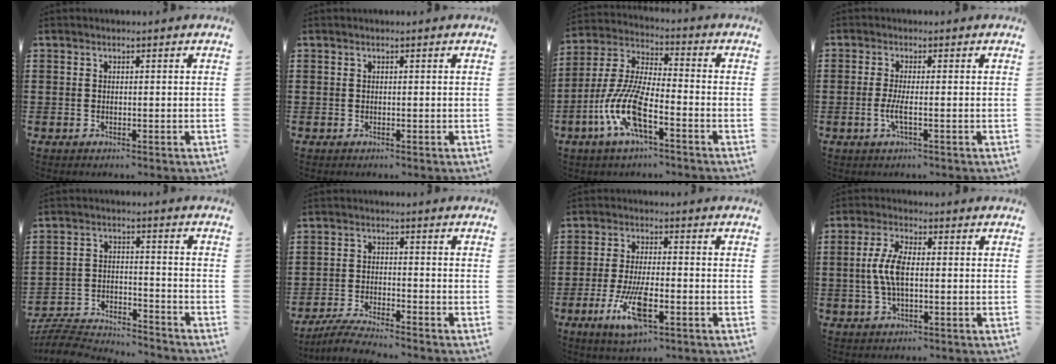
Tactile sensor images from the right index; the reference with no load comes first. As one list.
[{"total": 0.0}, {"total": 10.4, "force": [-4.7, 2.7, 8.8], "torque": [-0.221, -0.016, -0.098]}, {"total": 3.0, "force": [-0.7, 0.3, 2.9], "torque": [-0.066, -0.009, -0.019]}, {"total": 6.3, "force": [-6.1, 0.8, 1.2], "torque": [-0.036, 0.003, -0.125]}, {"total": 4.1, "force": [-3.9, 0.0, 1.2], "torque": [-0.028, -0.003, -0.078]}, {"total": 8.8, "force": [-3.6, 2.3, 7.6], "torque": [-0.167, -0.013, -0.068]}, {"total": 6.2, "force": [-0.2, 2.4, 5.7], "torque": [-0.132, -0.003, -0.013]}]